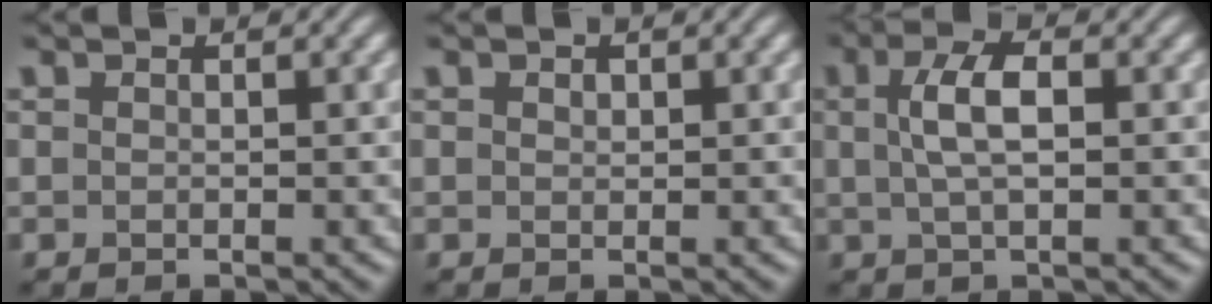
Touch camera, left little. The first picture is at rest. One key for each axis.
{"total": 0.5, "fx": 0.3, "fy": 0.4, "fz": 0.3, "tx": -0.004, "ty": -0.001, "tz": 0.004}
{"total": 3.6, "fx": 0.6, "fy": 1.3, "fz": 3.3, "tx": -0.067, "ty": 0.007, "tz": 0.008}